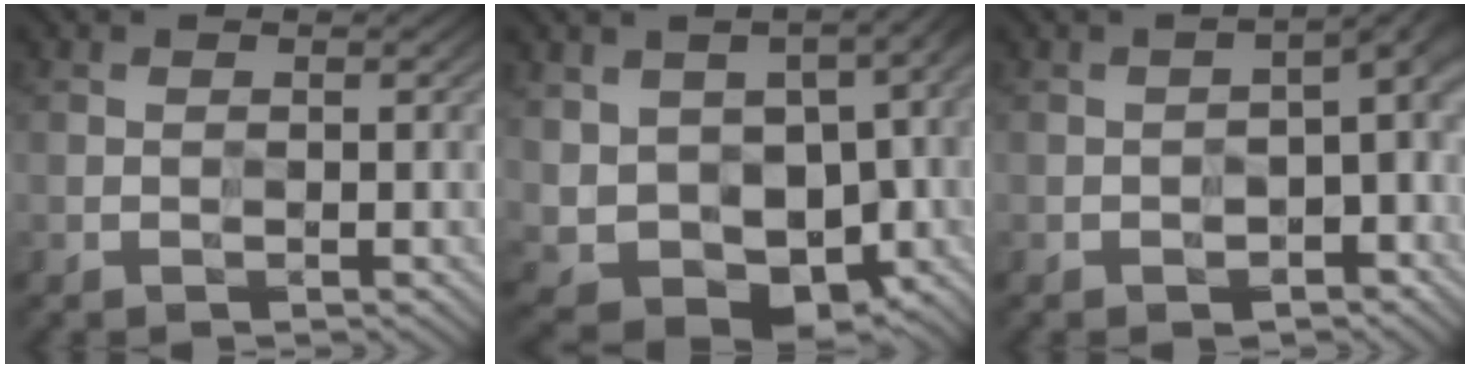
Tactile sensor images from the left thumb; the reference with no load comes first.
{"total": 14.7, "force": [-0.5, 10.5, 10.4], "torque": [-0.176, -0.048, 0.033]}
{"total": 7.9, "force": [-2.7, 4.2, 6.1], "torque": [-0.076, -0.014, -0.038]}